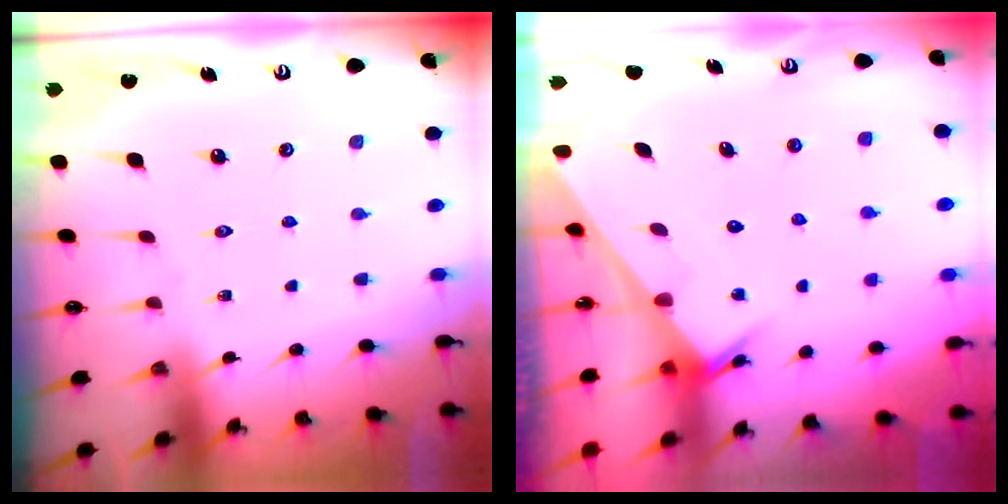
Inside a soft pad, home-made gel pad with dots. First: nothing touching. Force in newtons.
{"total": 2.5, "press": 2.5, "slide": 0.1}